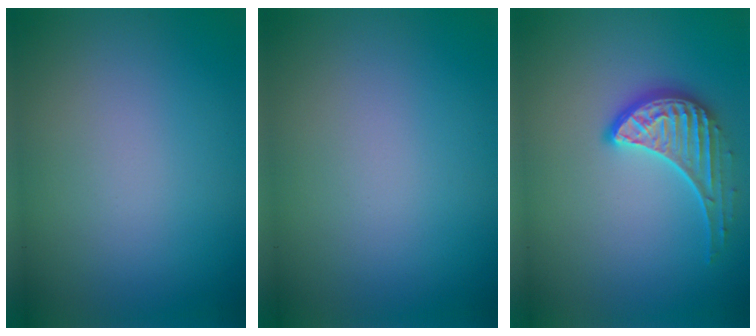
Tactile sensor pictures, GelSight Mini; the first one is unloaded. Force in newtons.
{"total": 0.0}
{"total": 3.5, "press": 3.0, "slide": 1.8}